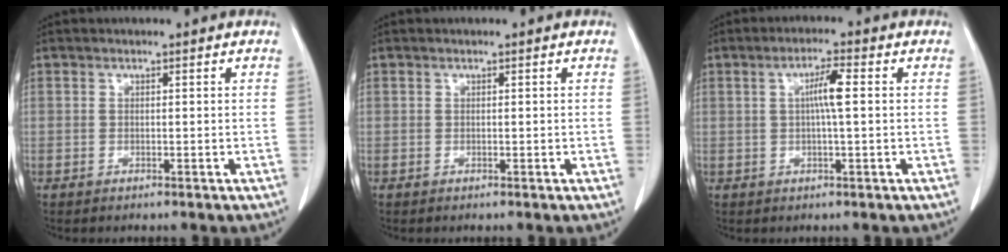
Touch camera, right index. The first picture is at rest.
{"total": 0.0}
{"total": 4.2, "force": [0.5, 0.0, 4.1], "torque": [-0.075, 0.005, 0.008]}